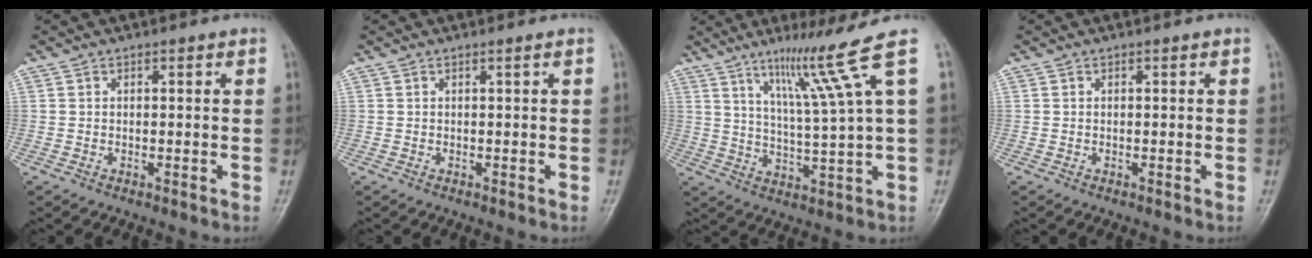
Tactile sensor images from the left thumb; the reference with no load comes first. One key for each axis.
{"total": 0.0}
{"total": 11.6, "fx": 6.1, "fy": -1.7, "fz": 9.7, "tx": -0.155, "ty": -0.040, "tz": 0.107}
{"total": 0.0}